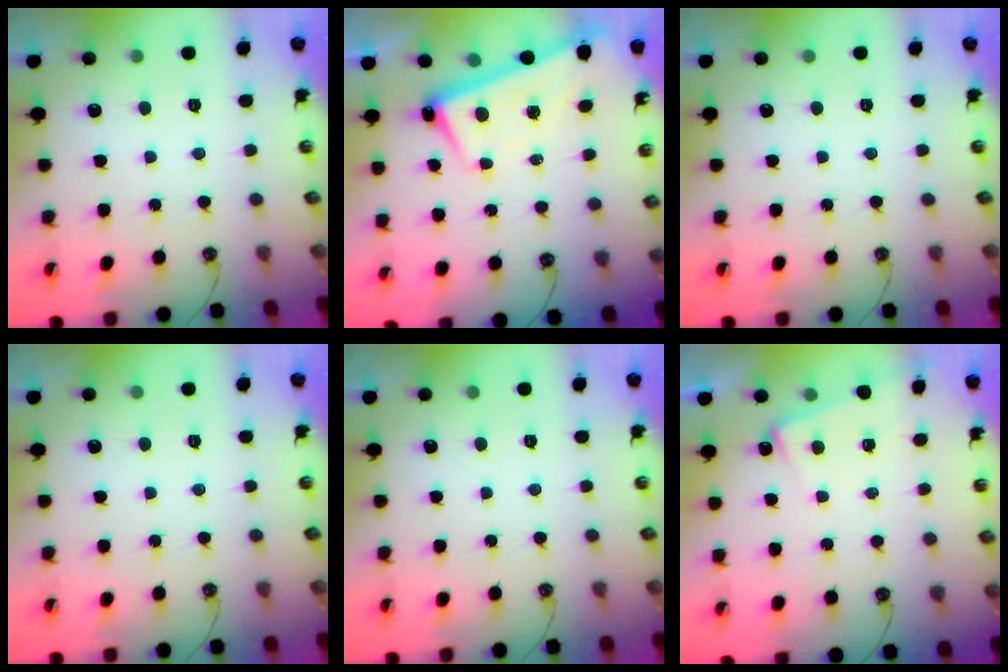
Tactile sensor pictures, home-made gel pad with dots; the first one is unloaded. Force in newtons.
{"total": 2.6, "press": 2.5, "slide": 0.7}
{"total": 0.0}
{"total": 0.0}
{"total": 0.0}
{"total": 5.8, "press": 5.8, "slide": 0.4}